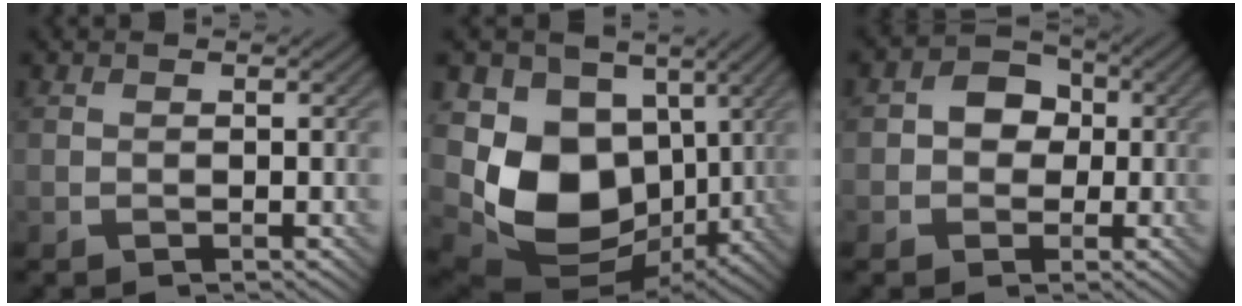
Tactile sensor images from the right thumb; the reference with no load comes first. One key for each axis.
{"total": 13.6, "fx": -0.2, "fy": 10.5, "fz": 8.8, "tx": -0.188, "ty": -0.037, "tz": 0.004}
{"total": 5.2, "fx": 0.0, "fy": 4.5, "fz": 2.6, "tx": -0.040, "ty": 0.011, "tz": -0.020}